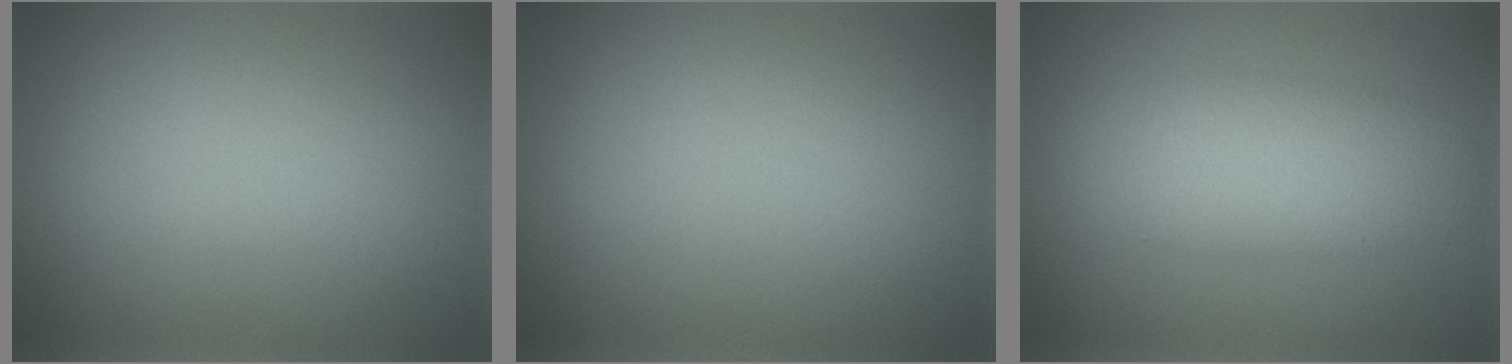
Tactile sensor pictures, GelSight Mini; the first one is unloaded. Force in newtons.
{"total": 0.0}
{"total": 4.9, "press": 4.9, "slide": 0.1}